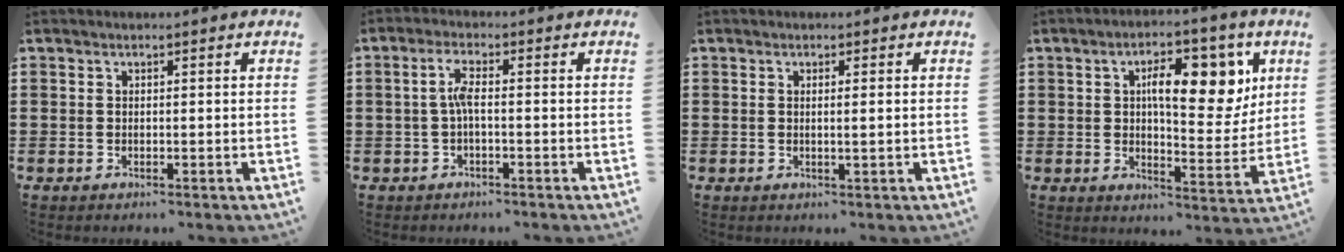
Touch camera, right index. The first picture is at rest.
{"total": 3.3, "force": [-0.5, 0.8, 3.2], "torque": [-0.068, 0.001, -0.014]}
{"total": 1.1, "force": [0.1, -0.3, 1.1], "torque": [-0.019, -0.006, 0.001]}
{"total": 11.3, "force": [4.0, 4.7, 9.5], "torque": [-0.145, -0.005, 0.058]}